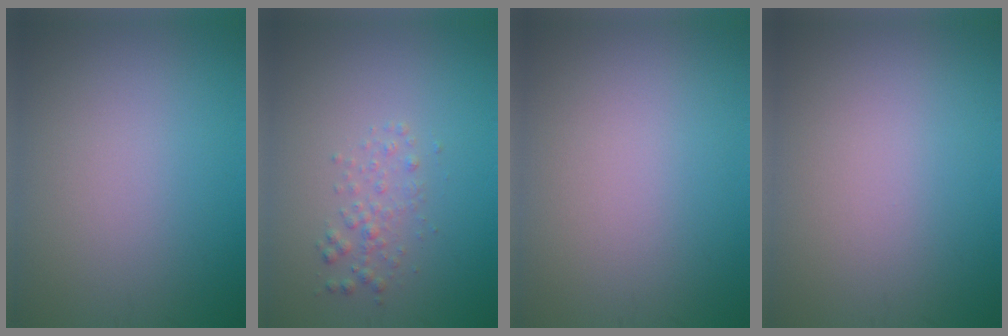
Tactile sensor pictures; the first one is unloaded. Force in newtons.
{"total": 1.5, "press": 1.5, "slide": 0.0}
{"total": 0.0}
{"total": 0.0}